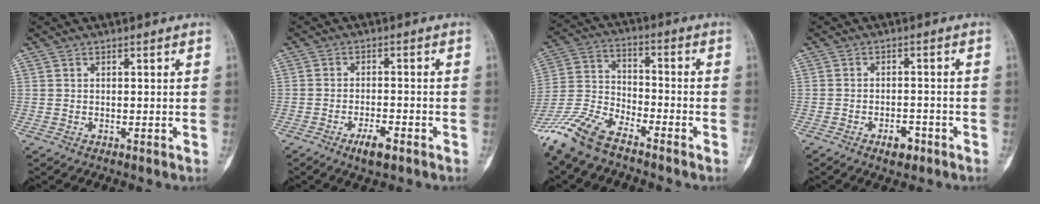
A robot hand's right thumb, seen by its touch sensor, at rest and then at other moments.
{"total": 4.4, "force": [-2.7, 1.4, 3.2], "torque": [-0.055, 0.010, -0.045]}
{"total": 13.6, "force": [-10.7, 4.4, 7.2], "torque": [-0.152, 0.040, -0.214]}
{"total": 3.7, "force": [-2.3, 1.7, 2.3], "torque": [-0.027, 0.013, -0.033]}